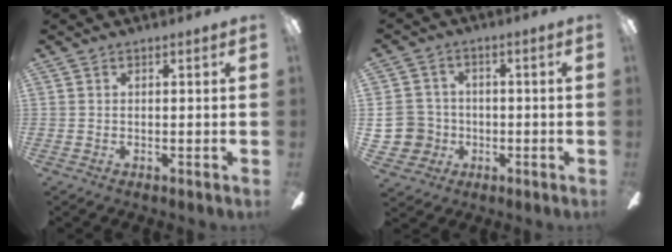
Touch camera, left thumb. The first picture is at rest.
{"total": 9.2, "force": [-1.1, 8.8, 2.5], "torque": [-0.075, 0.017, -0.016]}